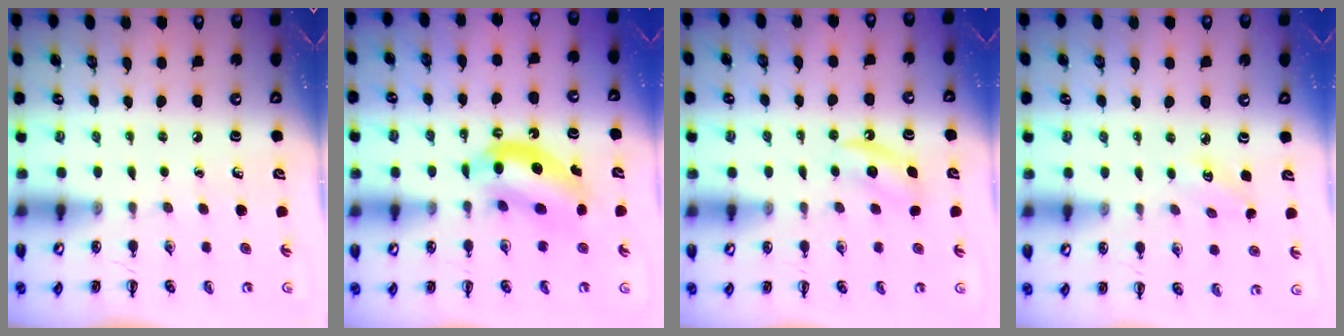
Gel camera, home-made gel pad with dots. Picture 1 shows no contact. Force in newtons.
{"total": 9.6, "press": 9.3, "slide": 2.3}
{"total": 5.7, "press": 5.5, "slide": 1.5}
{"total": 2.6, "press": 2.5, "slide": 0.7}